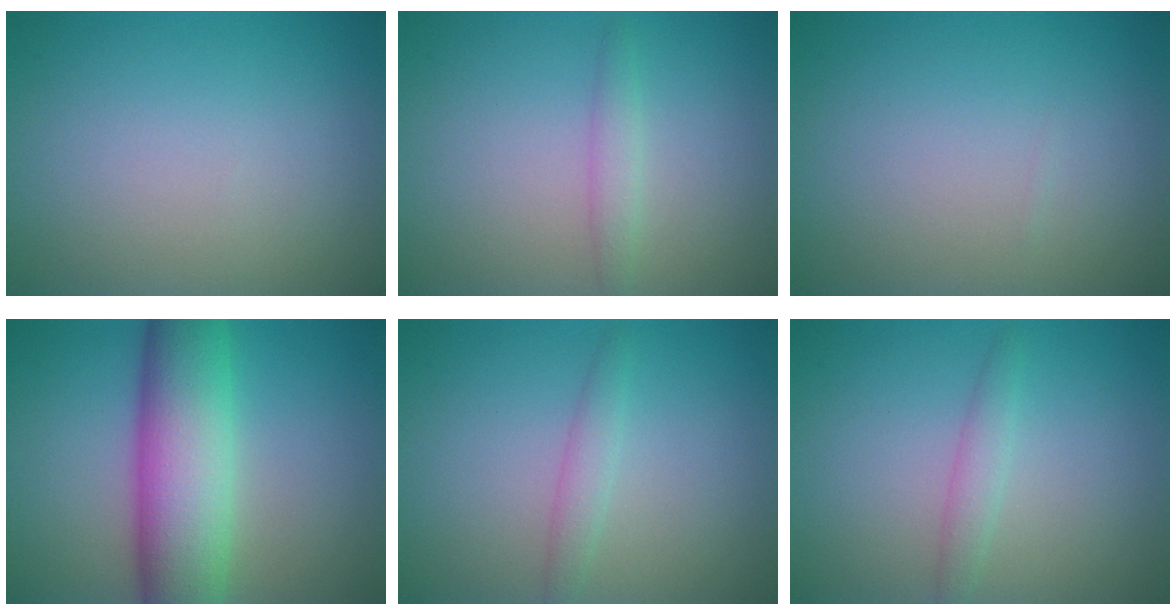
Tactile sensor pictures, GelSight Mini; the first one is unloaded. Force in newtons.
{"total": 1.4, "press": 1.4, "slide": 0.1}
{"total": 0.0}
{"total": 10.1, "press": 10.1, "slide": 0.2}
{"total": 1.6, "press": 1.6, "slide": 0.0}
{"total": 1.6, "press": 1.6, "slide": 0.0}